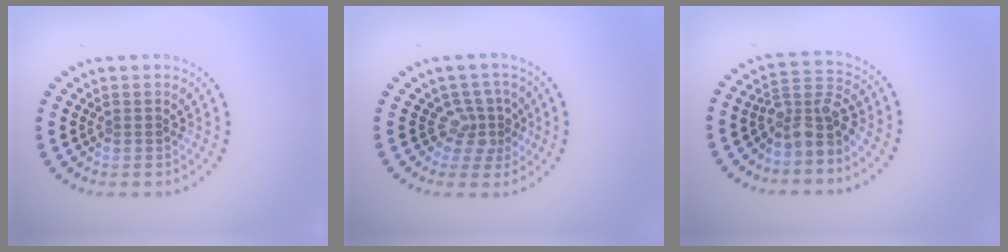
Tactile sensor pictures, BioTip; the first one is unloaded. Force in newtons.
{"total": 2.7, "press": 2.0, "slide": 1.8}
{"total": 3.5, "press": 2.8, "slide": 2.2}